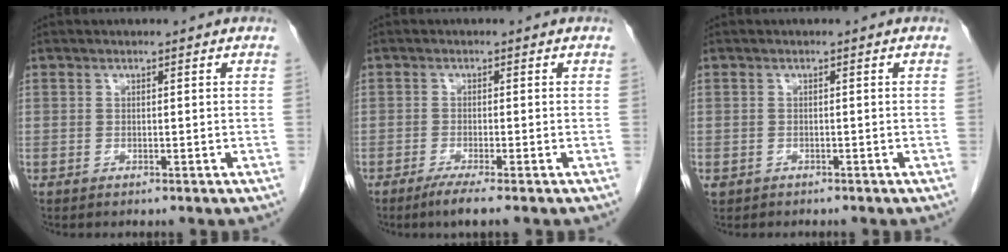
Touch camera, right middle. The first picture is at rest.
{"total": 3.1, "force": [-2.1, -0.4, 2.1], "torque": [-0.044, -0.010, -0.041]}
{"total": 1.4, "force": [-1.0, 1.0, 0.2], "torque": [-0.009, 0.002, -0.014]}